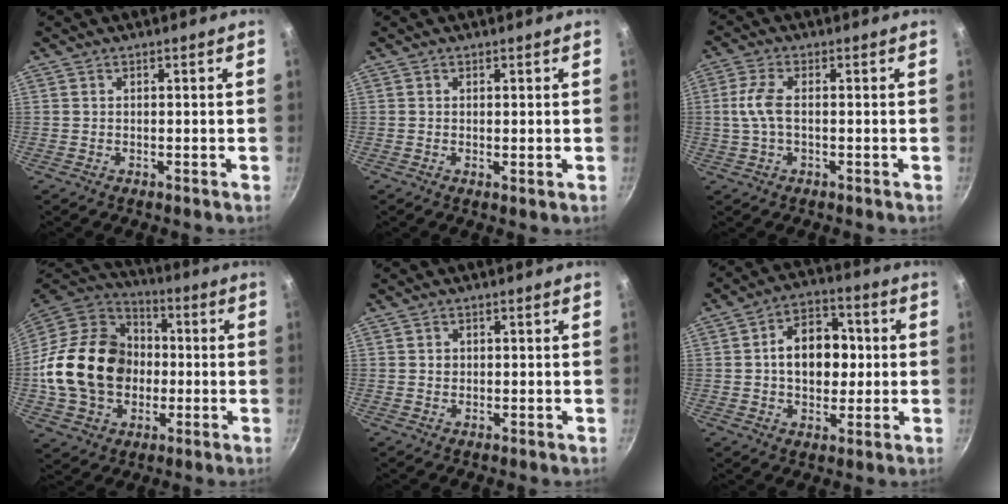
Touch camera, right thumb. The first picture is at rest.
{"total": 0.7, "force": [0.3, 0.3, 0.6], "torque": [-0.009, -0.008, 0.000]}
{"total": 5.4, "force": [-0.1, 2.6, 4.8], "torque": [-0.111, 0.011, -0.009]}
{"total": 22.2, "force": [-1.8, 17.8, 13.2], "torque": [-0.214, 0.041, -0.027]}
{"total": 0.9, "force": [0.1, 0.9, 0.3], "torque": [-0.001, 0.002, 0.002]}
{"total": 12.3, "force": [0.8, 8.7, 8.7], "torque": [-0.093, 0.016, 0.003]}